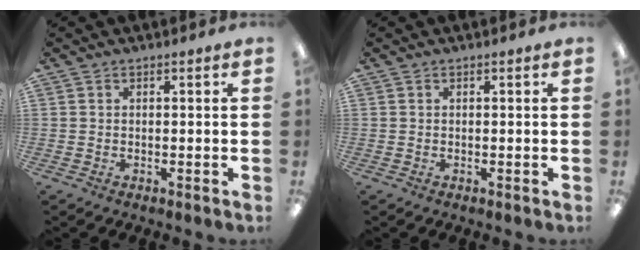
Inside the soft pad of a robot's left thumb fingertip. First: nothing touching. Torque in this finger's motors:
{"motor_torque": [-0.13, 0.03, -0.03, 0.05, 0.00]}